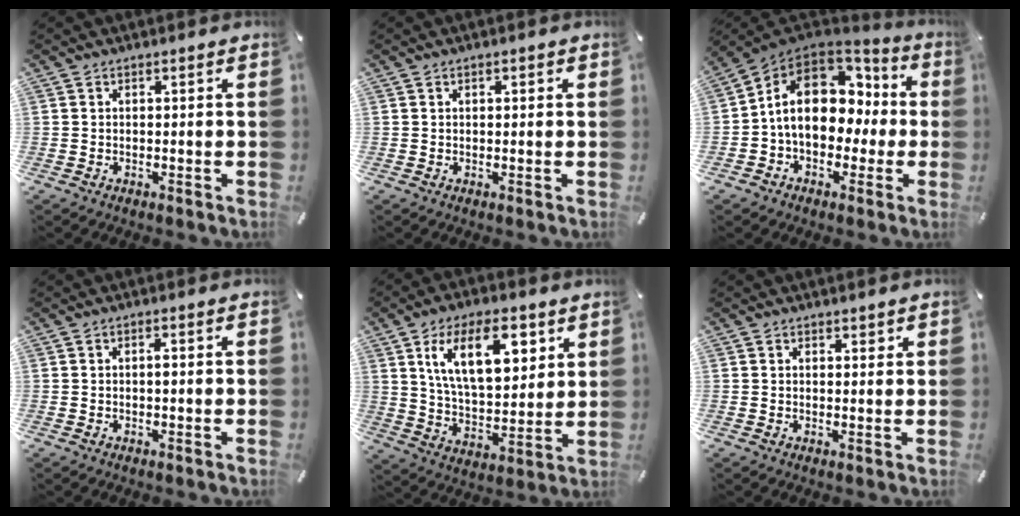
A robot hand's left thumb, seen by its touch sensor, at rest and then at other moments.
{"total": 0.7, "force": [0.2, 0.4, 0.5], "torque": [-0.010, 0.003, 0.003]}
{"total": 15.9, "force": [1.8, 12.1, 10.2], "torque": [-0.172, 0.002, 0.036]}
{"total": 1.0, "force": [-0.1, 0.2, 1.0], "torque": [-0.021, -0.001, -0.001]}
{"total": 16.9, "force": [7.9, 8.6, 12.2], "torque": [-0.213, -0.009, 0.135]}
{"total": 1.1, "force": [0.8, 0.6, 0.3], "torque": [0.002, -0.003, 0.014]}